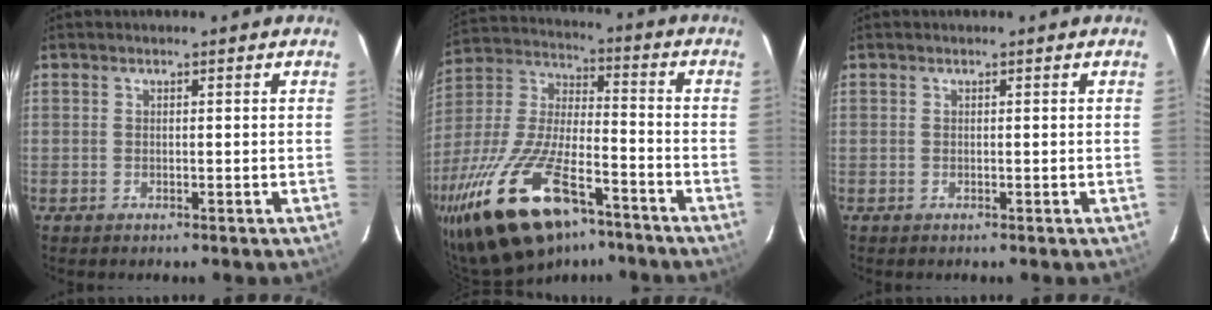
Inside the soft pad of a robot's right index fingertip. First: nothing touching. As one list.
[{"total": 24.6, "force": [-16.1, 9.2, 16.2], "torque": [-0.329, -0.029, -0.276]}, {"total": 0.0}]